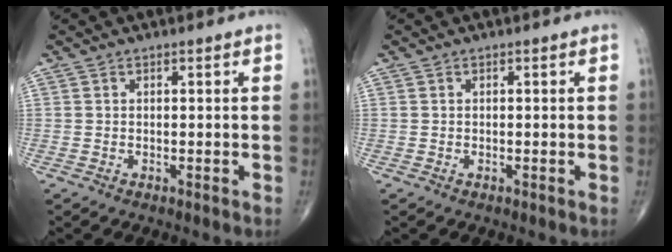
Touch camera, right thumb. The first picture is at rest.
{"total": 0.0}